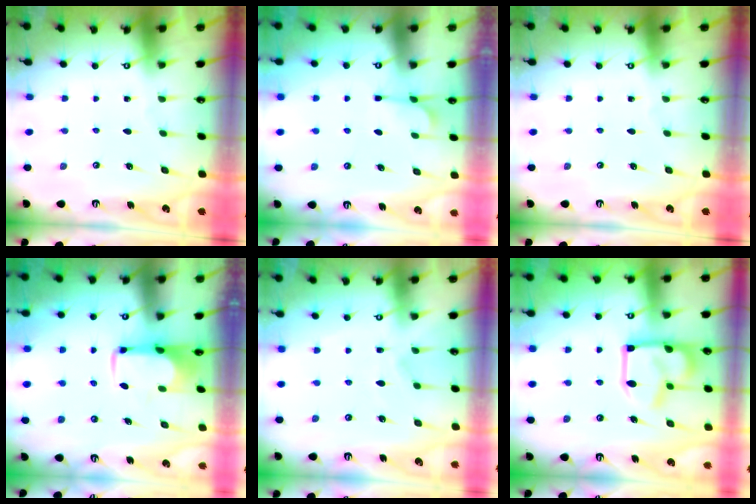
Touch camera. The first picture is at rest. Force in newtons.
{"total": 5.9, "press": 5.7, "slide": 1.4}
{"total": 0.0}
{"total": 1.8, "press": 1.7, "slide": 0.5}
{"total": 2.8, "press": 2.6, "slide": 1.2}
{"total": 11.8, "press": 11.7, "slide": 1.3}